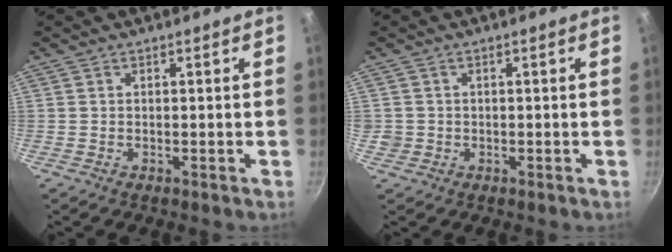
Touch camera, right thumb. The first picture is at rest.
{"total": 1.9, "force": [-0.2, 1.9, 0.4], "torque": [-0.005, 0.005, -0.001]}